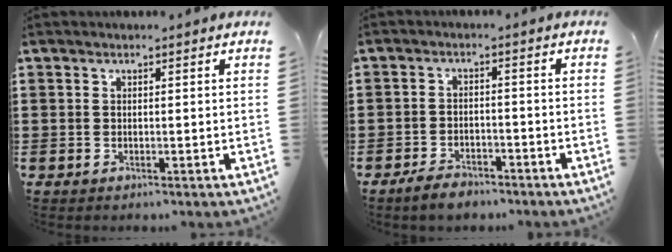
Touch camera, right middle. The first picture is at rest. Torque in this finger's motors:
{"motor_torque": [0.39, -0.19, -0.03, -0.01]}